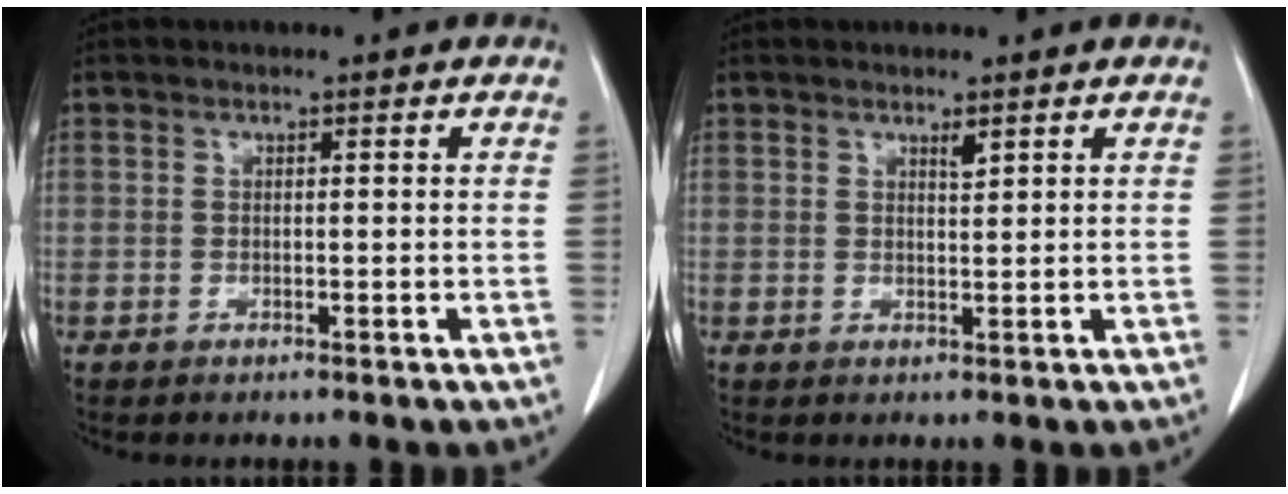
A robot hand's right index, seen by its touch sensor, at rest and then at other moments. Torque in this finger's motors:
{"motor_torque": [0.08, 0.04, 0.00, 0.02]}